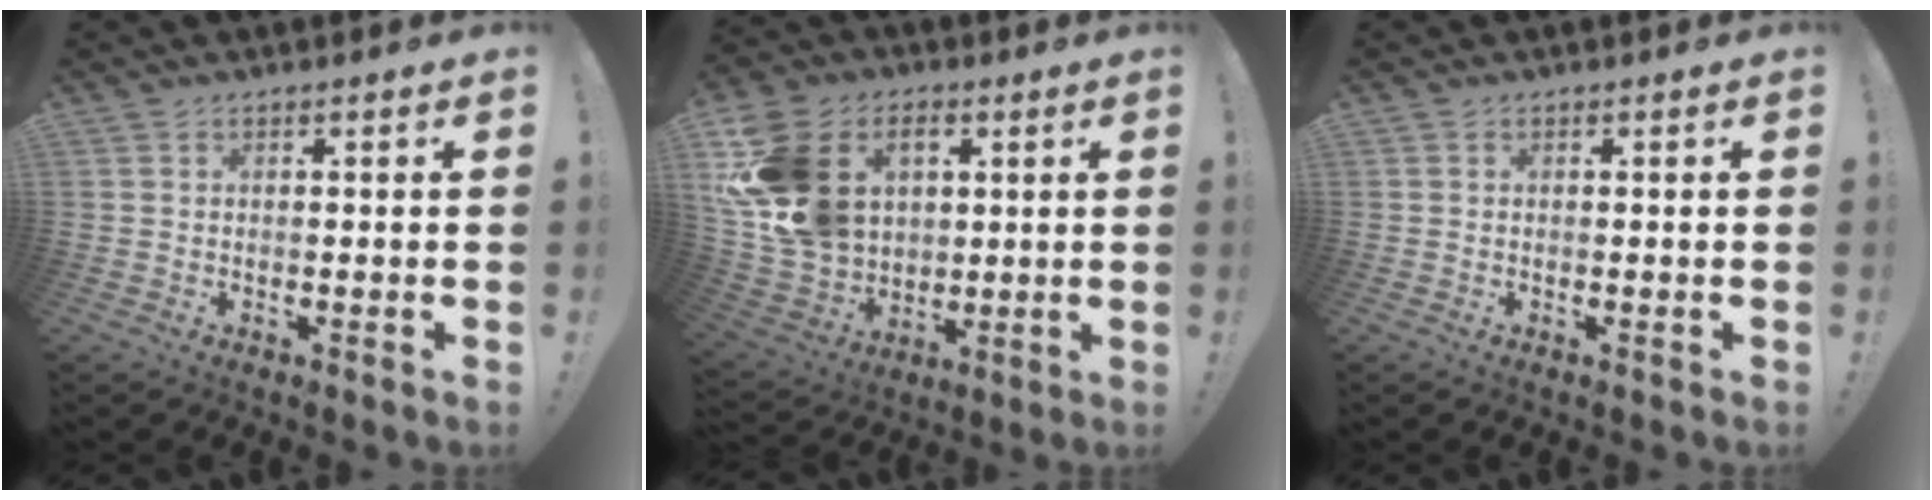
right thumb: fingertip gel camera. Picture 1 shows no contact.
{"total": 19.5, "force": [5.6, 14.6, 11.6], "torque": [-0.236, -0.017, 0.112]}
{"total": 0.0}